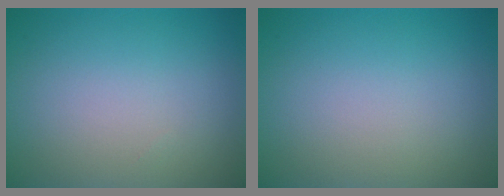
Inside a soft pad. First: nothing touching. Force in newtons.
{"total": 0.0}